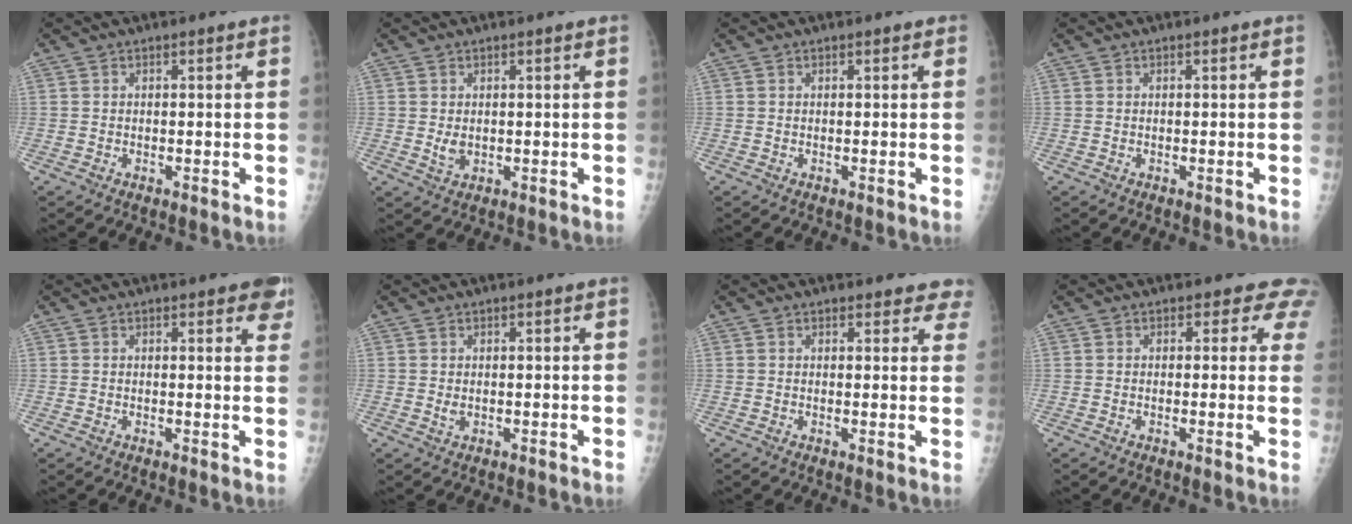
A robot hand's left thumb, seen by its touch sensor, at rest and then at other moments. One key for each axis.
{"total": 2.2, "fx": 0.3, "fy": 1.3, "fz": 1.7, "tx": -0.023, "ty": -0.007, "tz": 0.011}
{"total": 0.7, "fx": 0.4, "fy": 0.3, "fz": 0.5, "tx": -0.005, "ty": 0.000, "tz": 0.003}
{"total": 0.0}
{"total": 5.6, "fx": 3.6, "fy": 2.0, "fz": 3.8, "tx": -0.016, "ty": -0.007, "tz": 0.033}
{"total": 1.3, "fx": 0.3, "fy": 0.6, "fz": 1.1, "tx": -0.019, "ty": 0.001, "tz": 0.010}
{"total": 5.4, "fx": 5.0, "fy": 2.1, "fz": 0.7, "tx": 0.040, "ty": -0.019, "tz": 0.033}
{"total": 4.1, "fx": 3.2, "fy": 2.4, "fz": 0.8, "tx": 0.025, "ty": -0.015, "tz": 0.015}